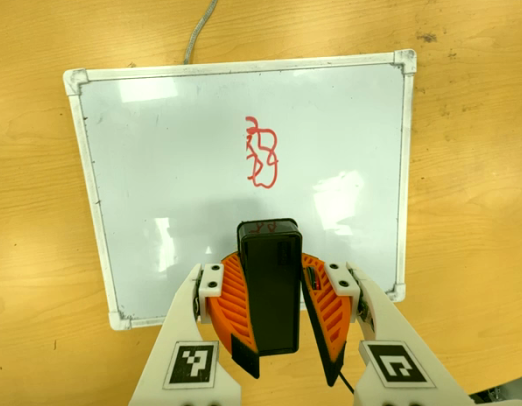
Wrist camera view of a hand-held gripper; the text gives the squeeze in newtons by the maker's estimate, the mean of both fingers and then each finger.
{"total": 10.5, "left": 10.4, "right": 10.6}